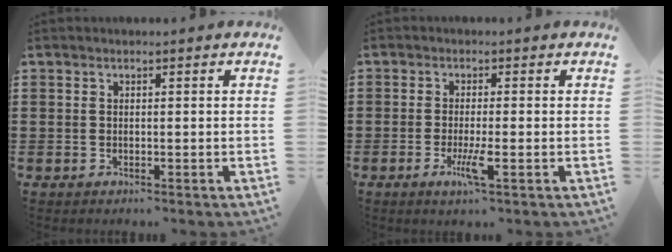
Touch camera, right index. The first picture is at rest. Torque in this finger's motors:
{"motor_torque": [1.39, -0.74, 0.43, 0.19]}